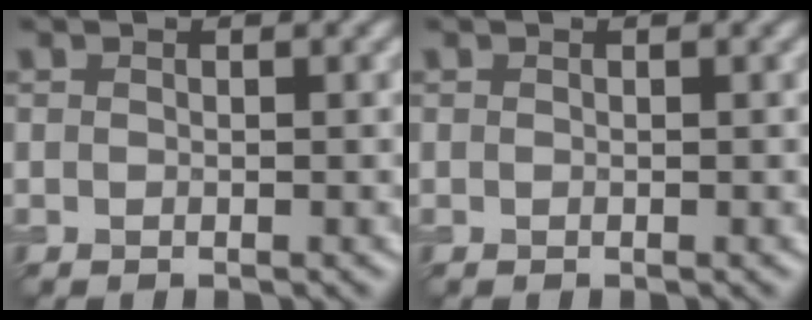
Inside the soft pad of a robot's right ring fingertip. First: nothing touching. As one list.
[{"total": 0.0}]